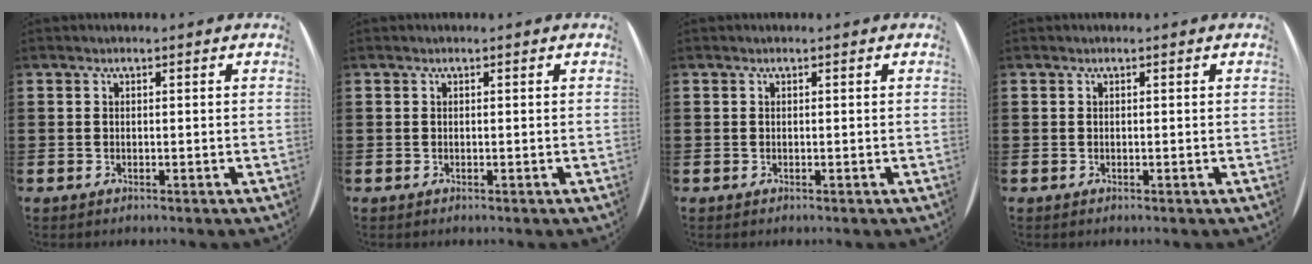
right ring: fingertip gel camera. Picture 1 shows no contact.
{"total": 0.0}
{"total": 0.0}
{"total": 0.0}